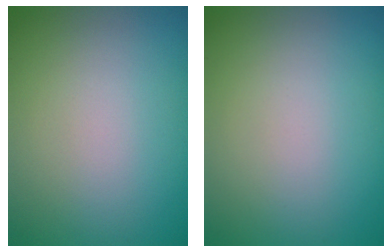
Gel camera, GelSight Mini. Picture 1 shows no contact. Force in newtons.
{"total": 0.0}